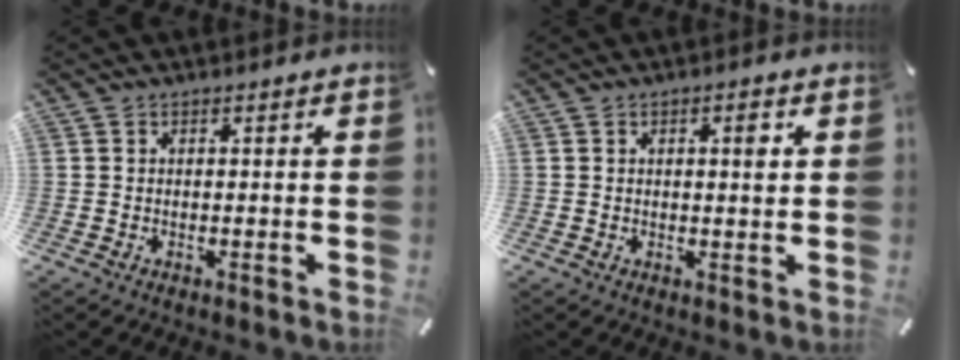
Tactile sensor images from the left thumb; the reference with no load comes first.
{"total": 2.8, "force": [0.8, 0.9, 2.5], "torque": [-0.027, -0.003, 0.006]}